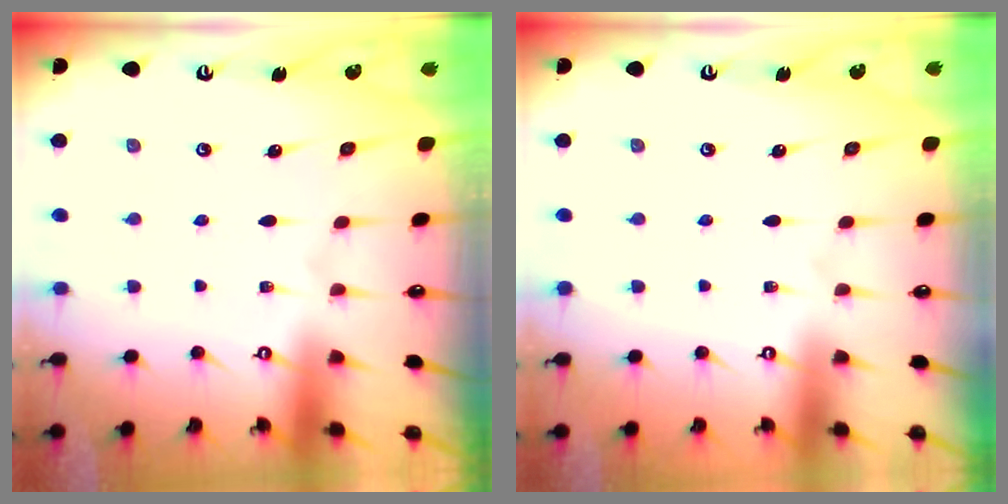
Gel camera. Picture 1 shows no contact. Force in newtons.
{"total": 0.9, "press": 0.9, "slide": 0.2}